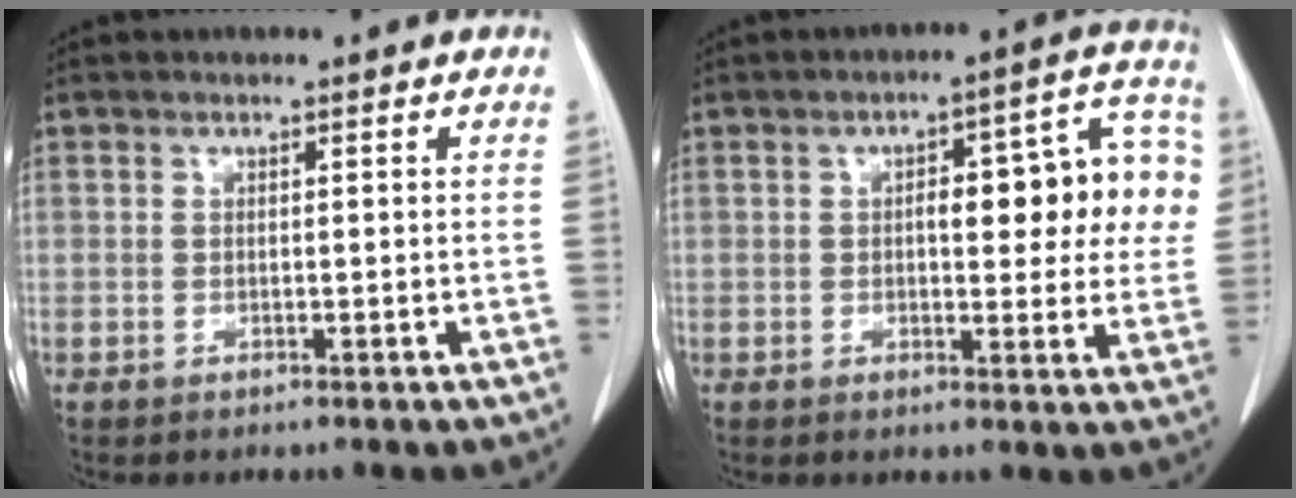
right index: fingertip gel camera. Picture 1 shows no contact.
{"total": 13.3, "force": [1.8, 4.7, 12.4], "torque": [-0.145, 0.038, 0.023]}